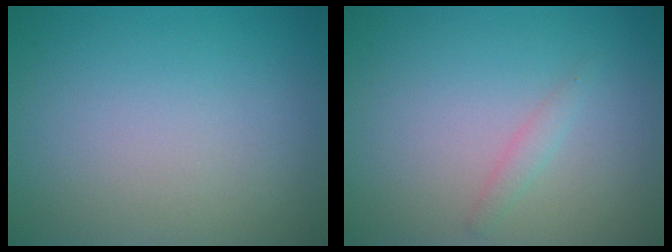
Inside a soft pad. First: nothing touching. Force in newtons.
{"total": 0.9, "press": 0.9, "slide": 0.0}